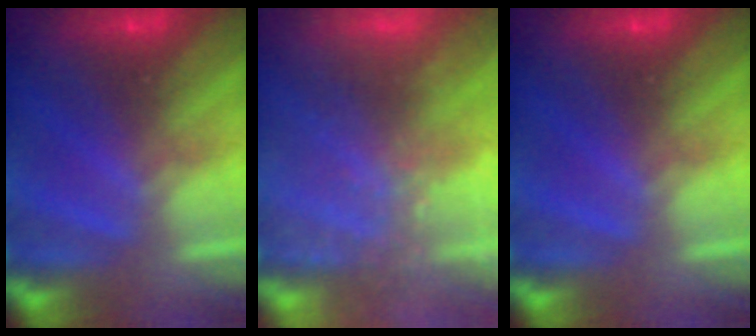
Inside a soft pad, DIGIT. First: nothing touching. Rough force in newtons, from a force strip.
{"total": 7.7}
{"total": 0.0}